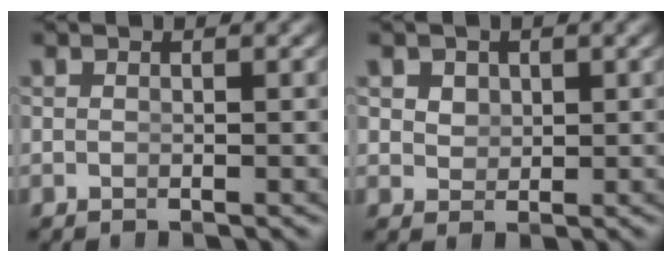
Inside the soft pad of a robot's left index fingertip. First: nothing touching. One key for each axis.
{"total": 1.8, "fx": 1.0, "fy": 1.3, "fz": 0.8, "tx": -0.015, "ty": -0.015, "tz": 0.031}